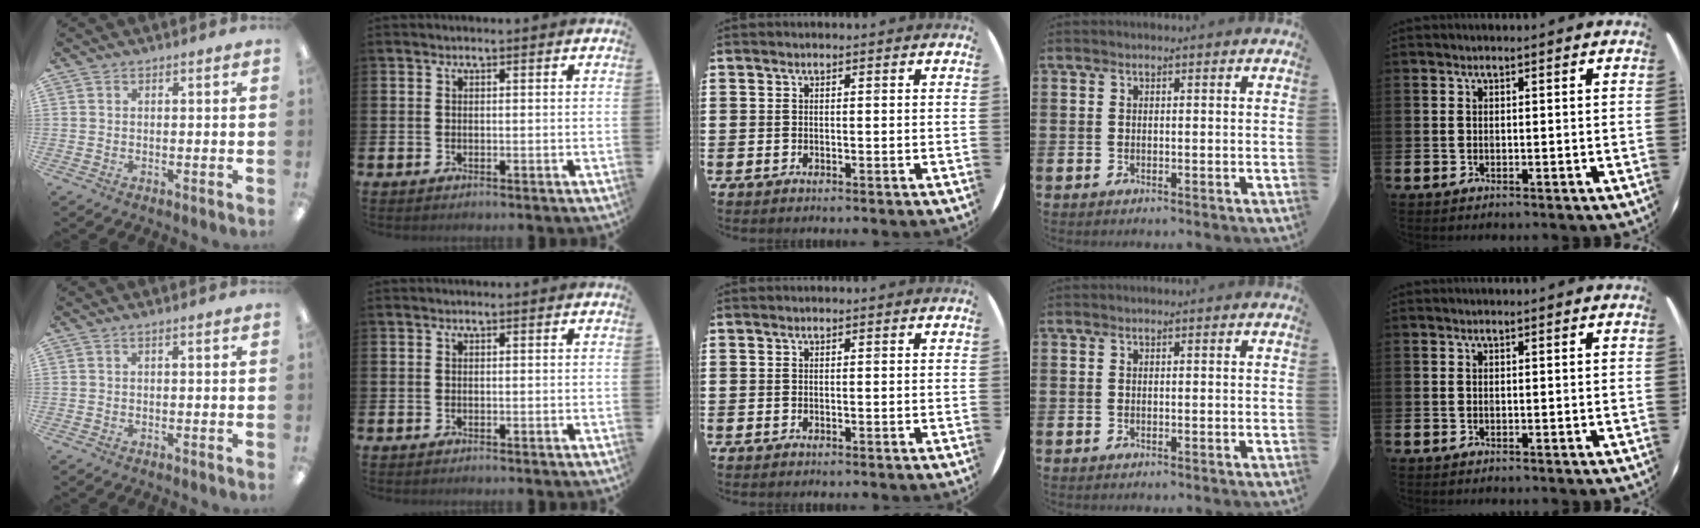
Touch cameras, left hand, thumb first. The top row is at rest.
{}